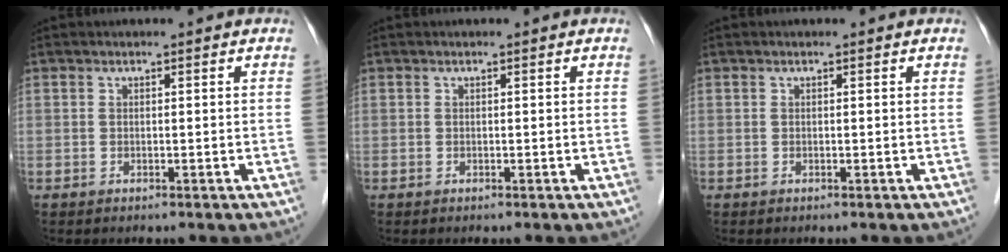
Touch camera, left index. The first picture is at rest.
{"total": 0.0}
{"total": 0.0}